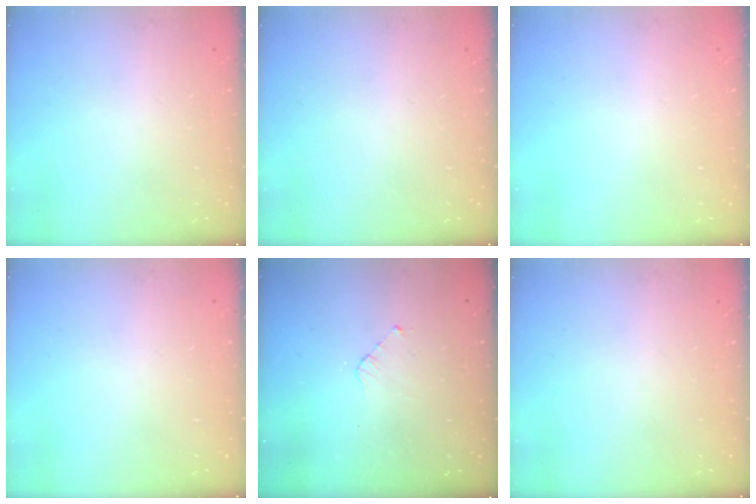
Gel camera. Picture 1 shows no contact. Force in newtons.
{"total": 0.0}
{"total": 0.0}
{"total": 0.0}
{"total": 2.8, "press": 2.8, "slide": 0.2}
{"total": 0.0}